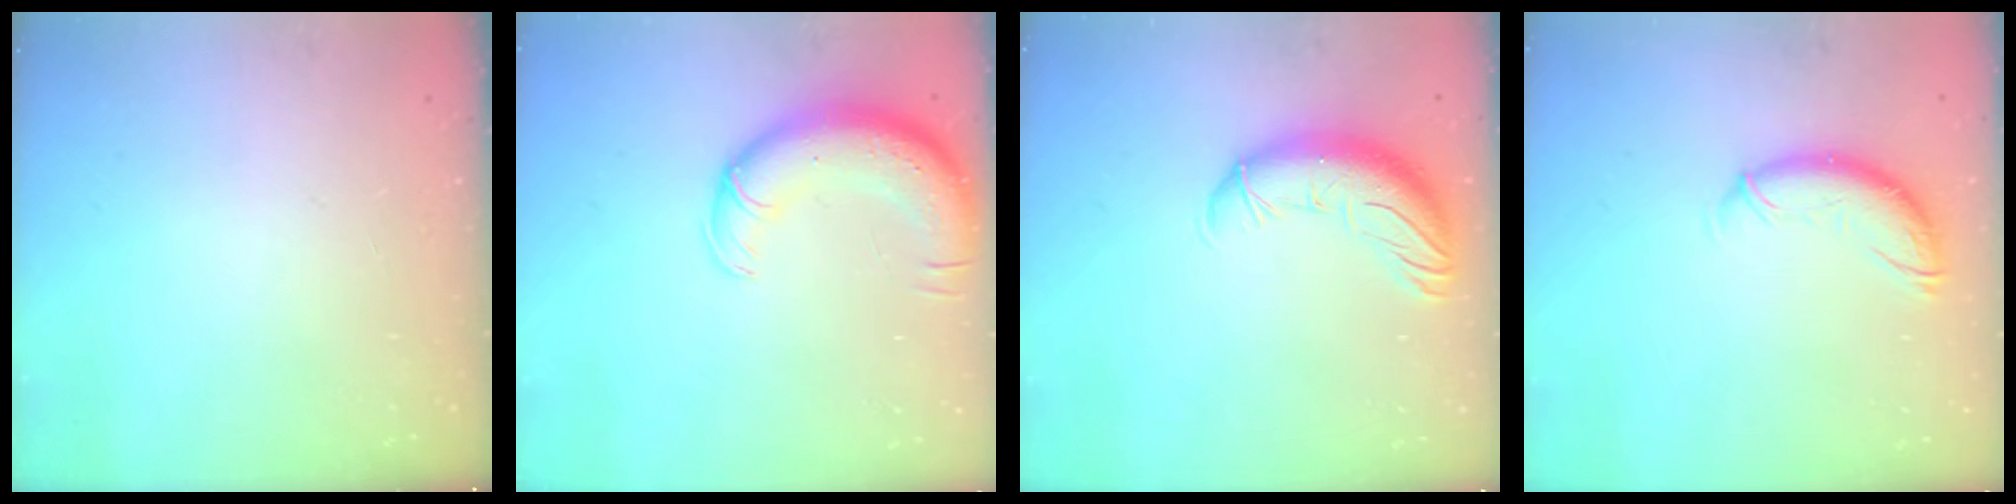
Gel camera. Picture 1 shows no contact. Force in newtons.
{"total": 14.4, "press": 14.0, "slide": 3.4}
{"total": 12.4, "press": 12.0, "slide": 2.9}
{"total": 10.7, "press": 10.6, "slide": 1.5}